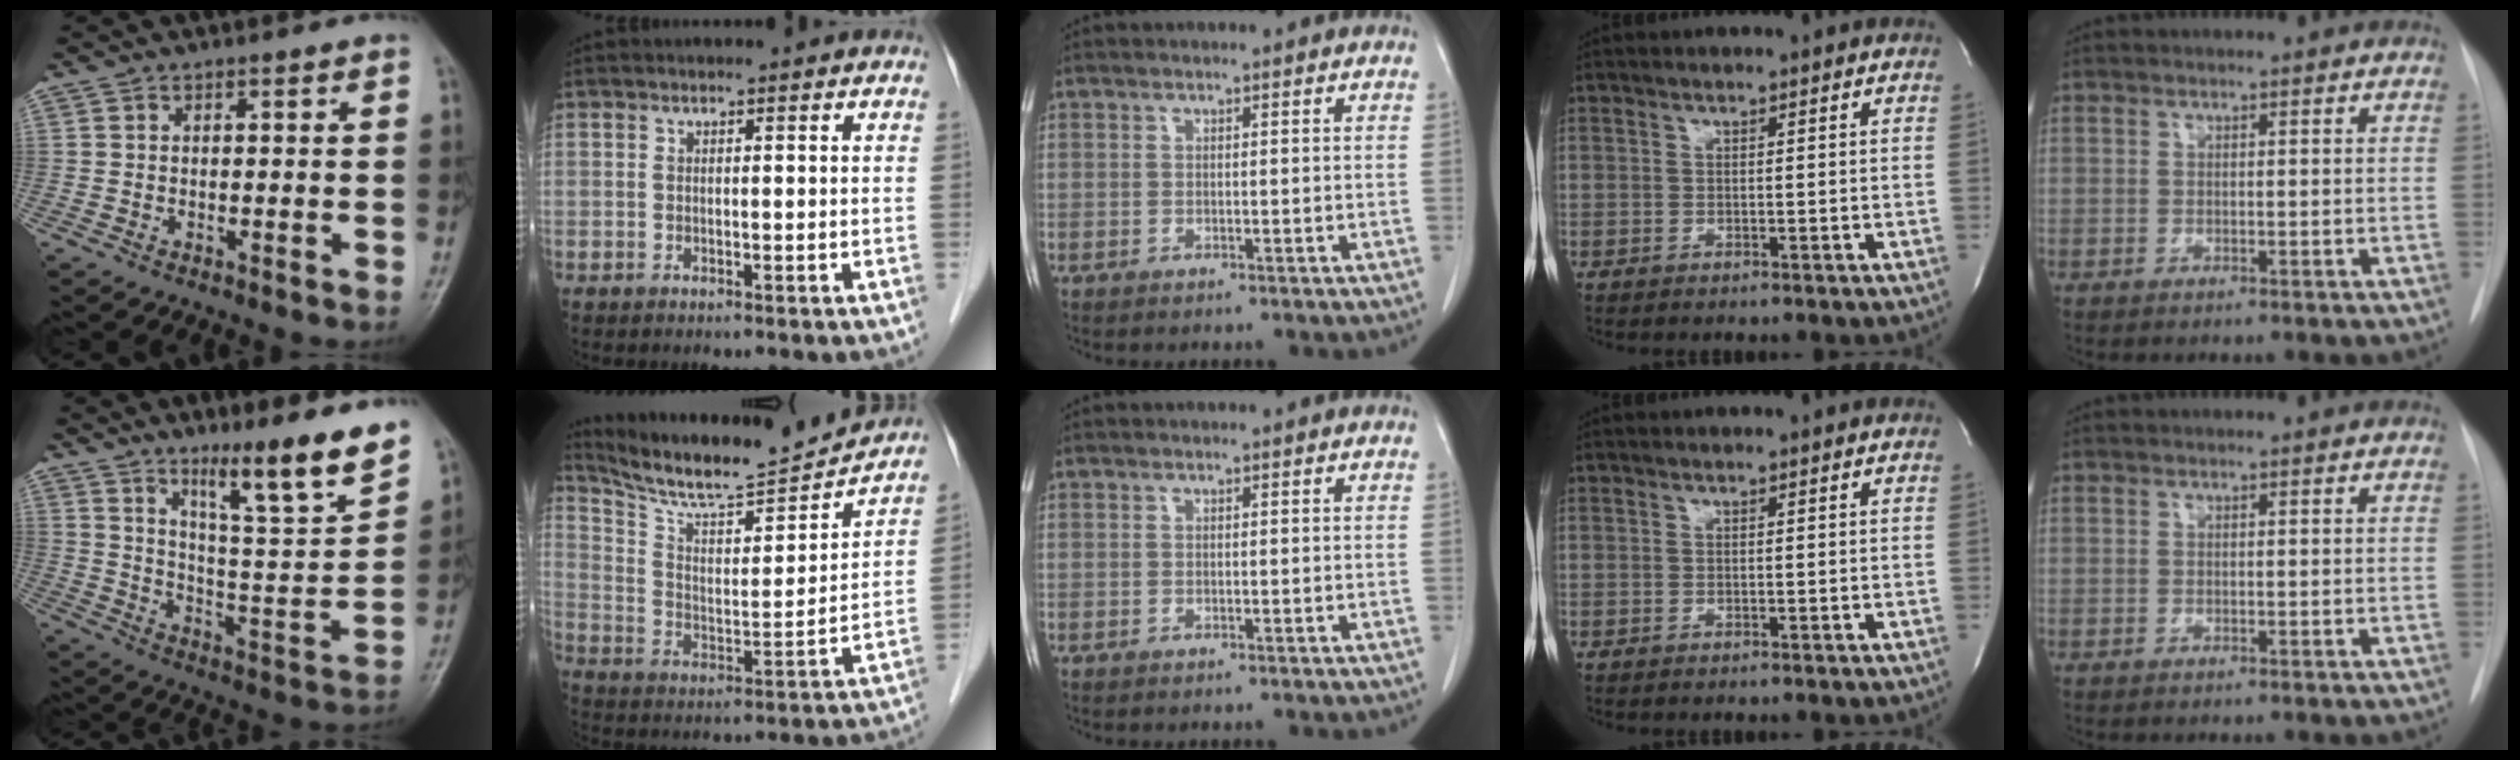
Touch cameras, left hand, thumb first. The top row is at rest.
{"thumb": {"total": 15.0, "force": [10.7, 1.2, 10.5], "torque": [-0.147, -0.076, 0.176]}, "index": {"total": 16.8, "force": [16.0, 0.5, 5.1], "torque": [-0.100, -0.010, 0.259]}}